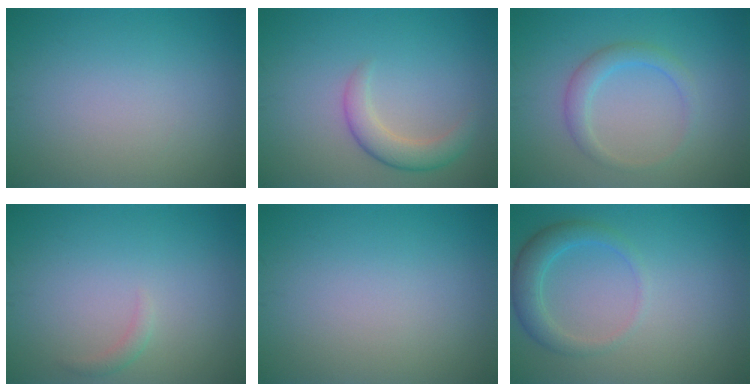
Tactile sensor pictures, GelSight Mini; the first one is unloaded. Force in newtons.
{"total": 2.9, "press": 2.9, "slide": 0.2}
{"total": 2.3, "press": 2.3, "slide": 0.2}
{"total": 0.8, "press": 0.8, "slide": 0.1}
{"total": 0.0}
{"total": 2.9, "press": 2.9, "slide": 0.1}